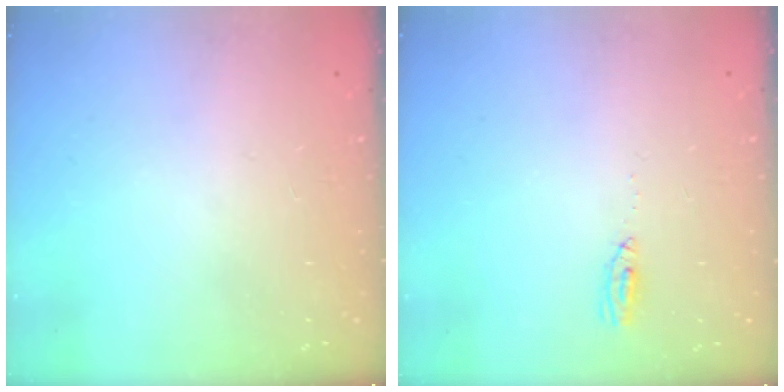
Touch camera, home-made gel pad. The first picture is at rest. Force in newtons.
{"total": 3.7, "press": 3.3, "slide": 1.7}